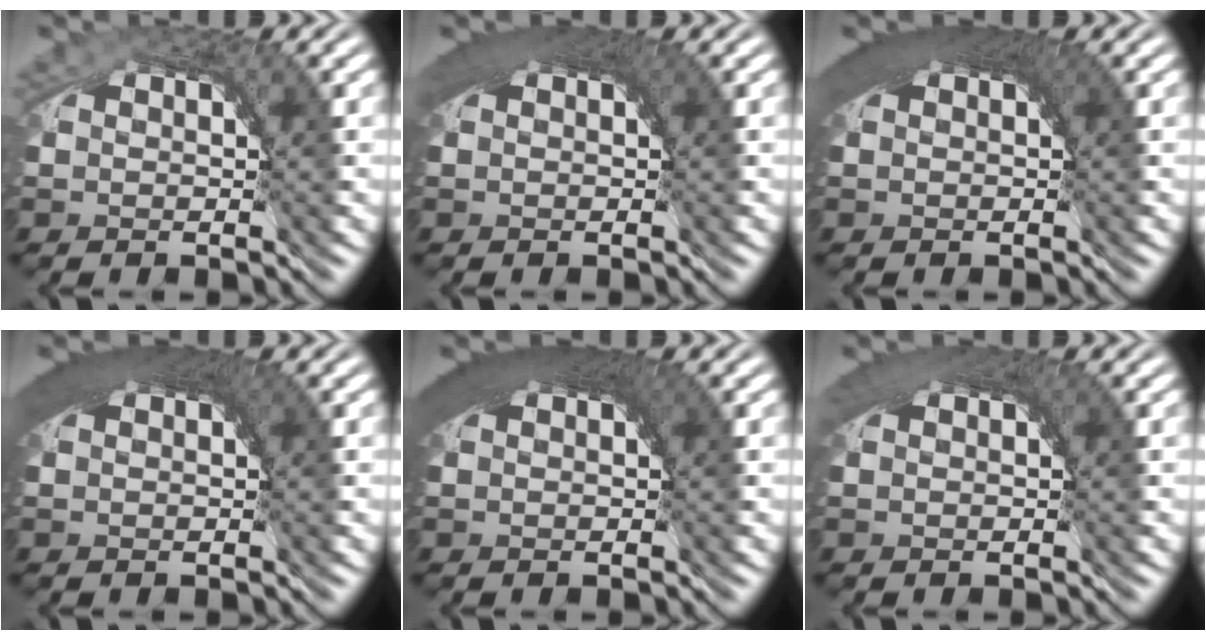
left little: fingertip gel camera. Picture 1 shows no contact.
{"total": 3.9, "force": [1.2, 1.3, 3.5], "torque": [-0.041, 0.008, 0.015]}
{"total": 5.0, "force": [1.6, 1.7, 4.4], "torque": [-0.052, 0.013, 0.019]}
{"total": 5.2, "force": [1.6, 1.9, 4.6], "torque": [-0.056, 0.013, 0.018]}
{"total": 5.9, "force": [1.9, 2.1, 5.2], "torque": [-0.061, 0.016, 0.021]}
{"total": 3.1, "force": [1.0, 1.0, 2.8], "torque": [-0.032, 0.004, 0.013]}